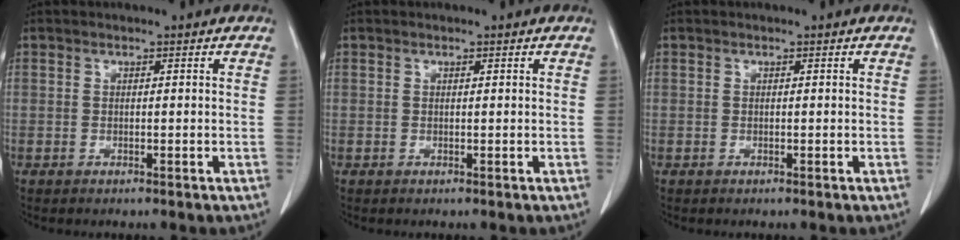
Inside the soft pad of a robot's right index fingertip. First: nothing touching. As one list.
[{"total": 0.0}, {"total": 0.0}]